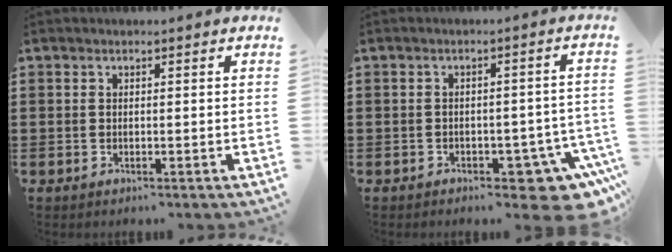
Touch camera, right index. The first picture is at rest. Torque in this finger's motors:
{"motor_torque": [0.62, 0.62, 0.67, 0.02]}